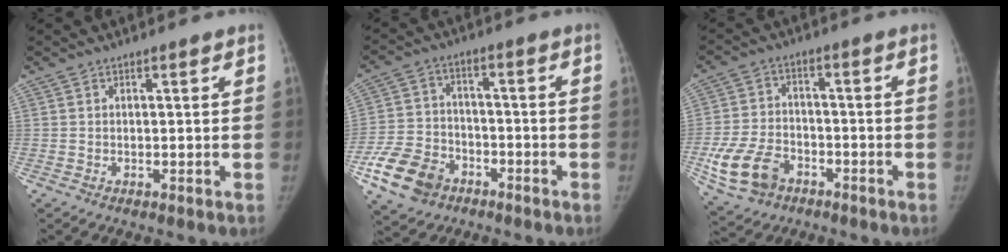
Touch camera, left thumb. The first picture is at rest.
{"total": 11.9, "force": [-6.5, 8.4, 5.4], "torque": [-0.092, 0.027, -0.118]}
{"total": 11.4, "force": [-5.2, 7.9, 6.4], "torque": [-0.121, 0.021, -0.090]}